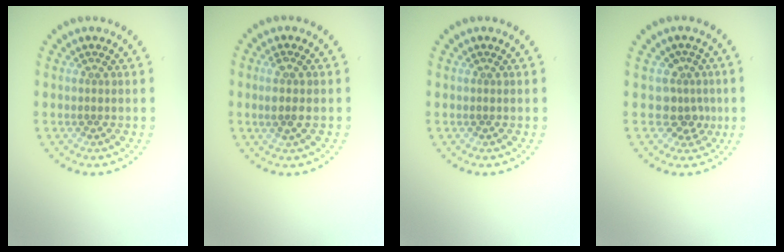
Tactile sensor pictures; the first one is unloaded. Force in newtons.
{"total": 1.6, "press": 1.4, "slide": 0.7}
{"total": 0.0}
{"total": 2.6, "press": 1.9, "slide": 1.7}